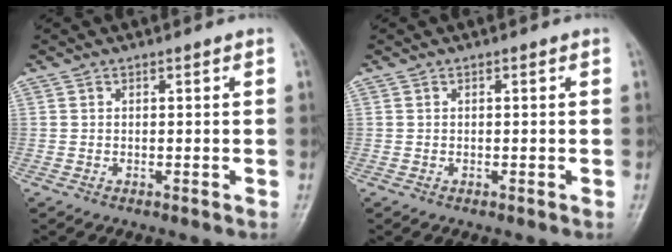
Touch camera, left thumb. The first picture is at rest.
{"total": 0.0}